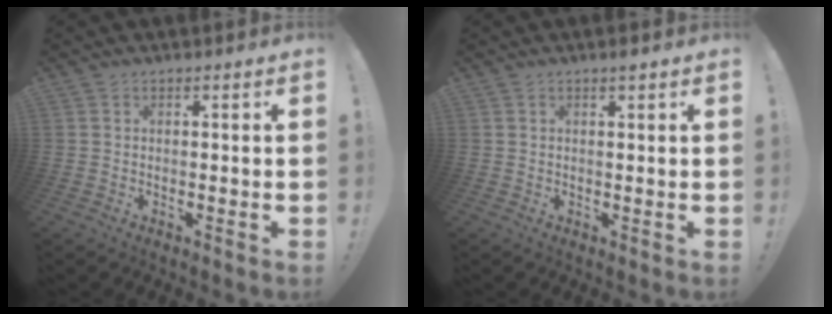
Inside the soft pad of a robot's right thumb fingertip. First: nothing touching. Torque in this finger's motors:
{"motor_torque": [-0.12, -0.06, 0.15, -0.06, -0.03]}